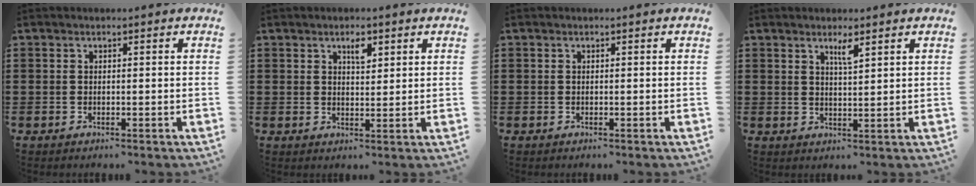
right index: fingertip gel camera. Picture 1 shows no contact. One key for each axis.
{"total": 2.7, "fx": 1.6, "fy": 1.1, "fz": 1.9, "tx": -0.026, "ty": -0.002, "tz": 0.023}
{"total": 0.0}
{"total": 2.6, "fx": 1.7, "fy": 0.3, "fz": 1.9, "tx": -0.033, "ty": -0.004, "tz": 0.027}